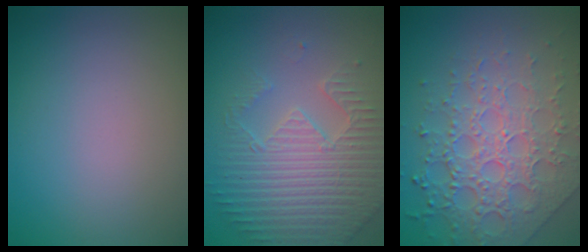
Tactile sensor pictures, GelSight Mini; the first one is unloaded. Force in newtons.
{"total": 4.9, "press": 4.5, "slide": 1.9}
{"total": 7.7, "press": 5.4, "slide": 5.5}